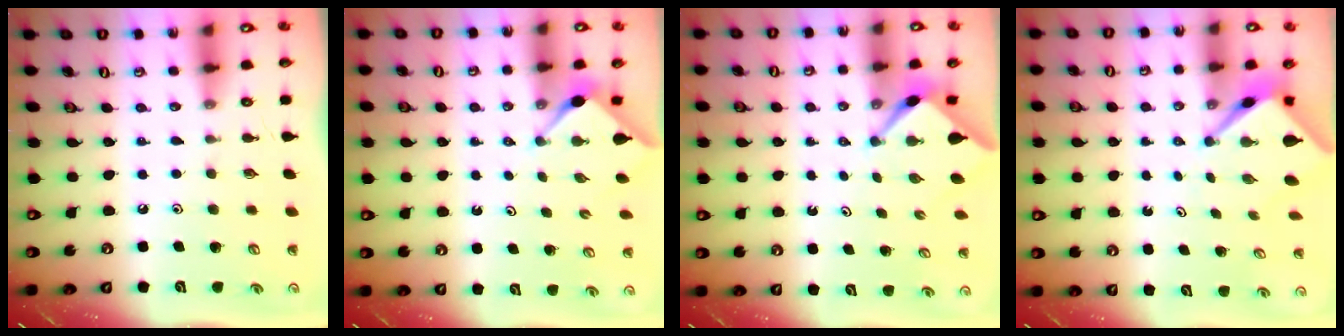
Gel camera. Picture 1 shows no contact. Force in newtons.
{"total": 3.0, "press": 3.0, "slide": 0.3}
{"total": 2.4, "press": 2.4, "slide": 0.3}
{"total": 3.7, "press": 3.7, "slide": 0.2}